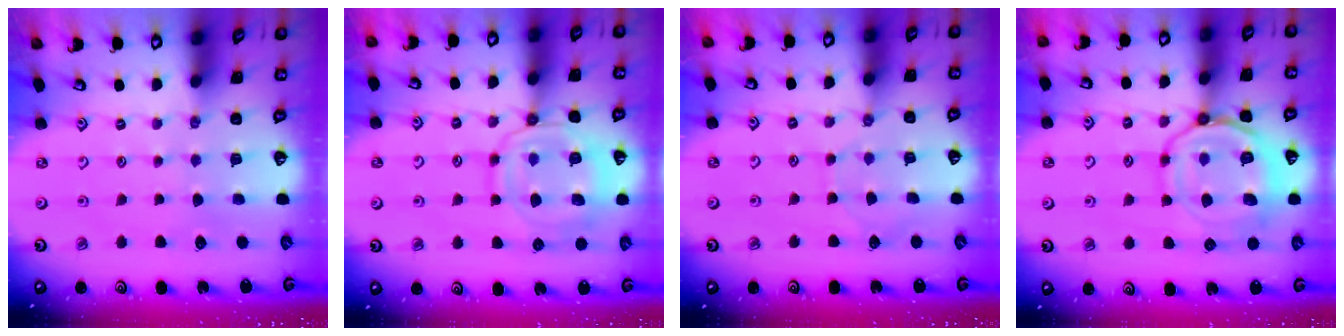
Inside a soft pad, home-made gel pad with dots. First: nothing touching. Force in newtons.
{"total": 12.9, "press": 12.8, "slide": 1.3}
{"total": 4.9, "press": 4.9, "slide": 0.3}
{"total": 14.2, "press": 14.1, "slide": 1.6}